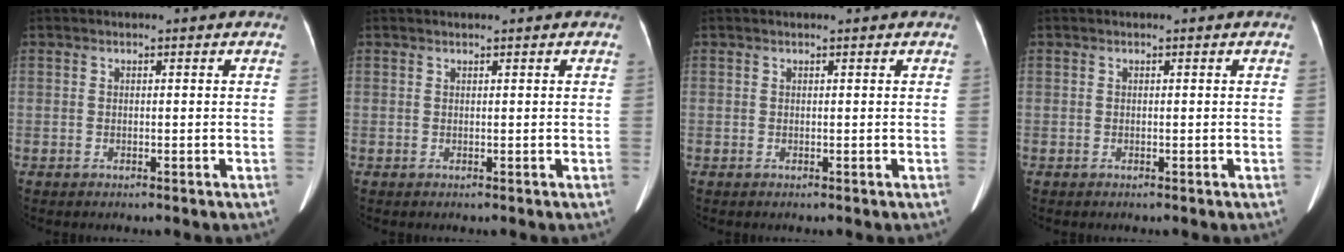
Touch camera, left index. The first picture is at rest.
{"total": 0.6, "force": [0.6, 0.0, 0.2], "torque": [-0.007, 0.012, 0.013]}
{"total": 0.6, "force": [0.6, 0.0, 0.2], "torque": [-0.005, 0.010, 0.012]}
{"total": 0.0}